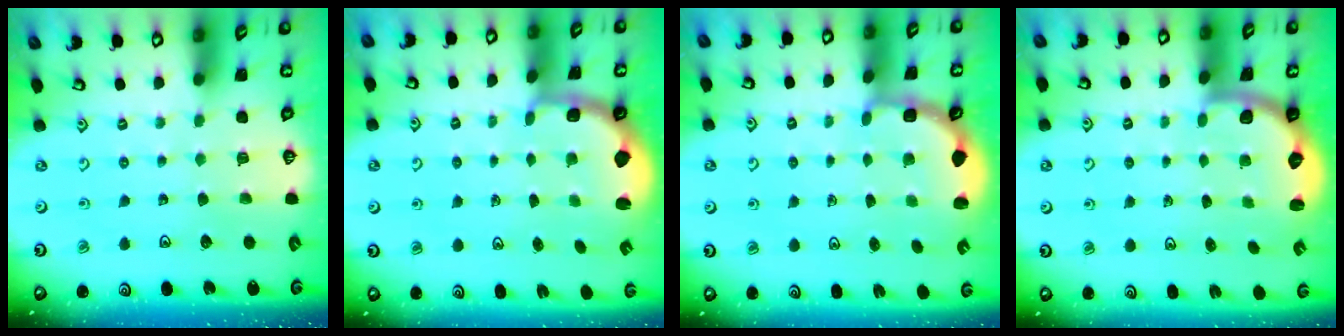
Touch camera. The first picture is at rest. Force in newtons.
{"total": 2.5, "press": 1.2, "slide": 2.2}
{"total": 2.8, "press": 2.4, "slide": 1.4}
{"total": 2.6, "press": 2.2, "slide": 1.3}